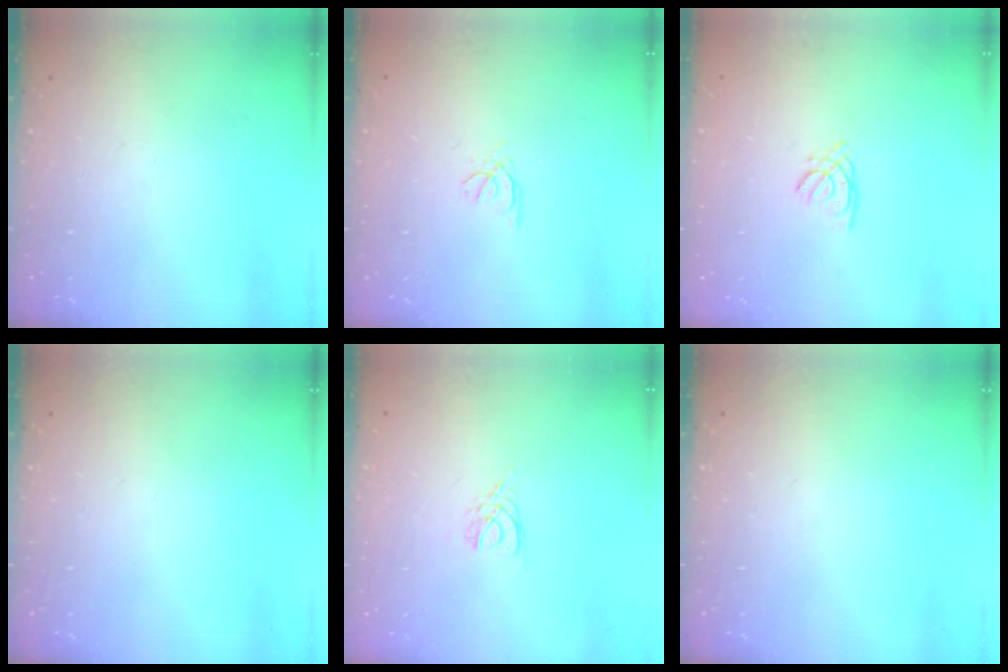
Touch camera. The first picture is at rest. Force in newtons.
{"total": 0.6, "press": 0.4, "slide": 0.3}
{"total": 1.6, "press": 1.5, "slide": 0.4}
{"total": 0.0}
{"total": 2.4, "press": 2.3, "slide": 0.4}
{"total": 0.0}